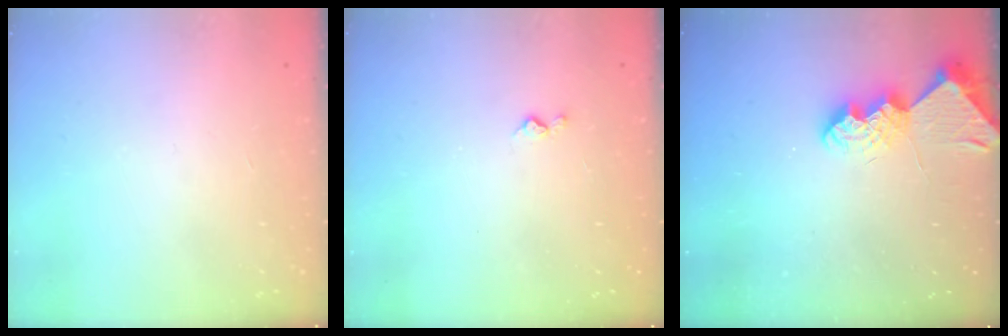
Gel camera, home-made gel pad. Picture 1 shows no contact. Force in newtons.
{"total": 3.0, "press": 3.0, "slide": 0.5}
{"total": 8.6, "press": 8.6, "slide": 0.7}